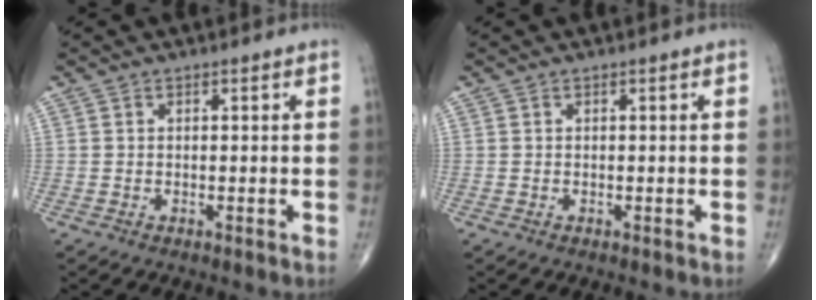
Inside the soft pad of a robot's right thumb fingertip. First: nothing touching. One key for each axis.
{"total": 0.0}